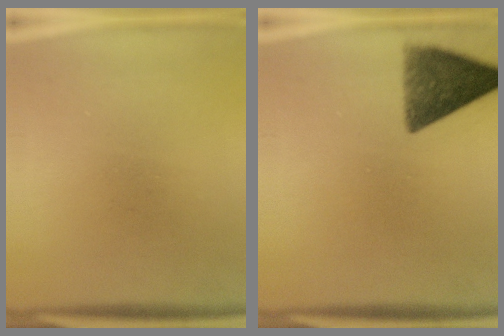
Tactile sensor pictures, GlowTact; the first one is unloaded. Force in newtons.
{"total": 10.0}